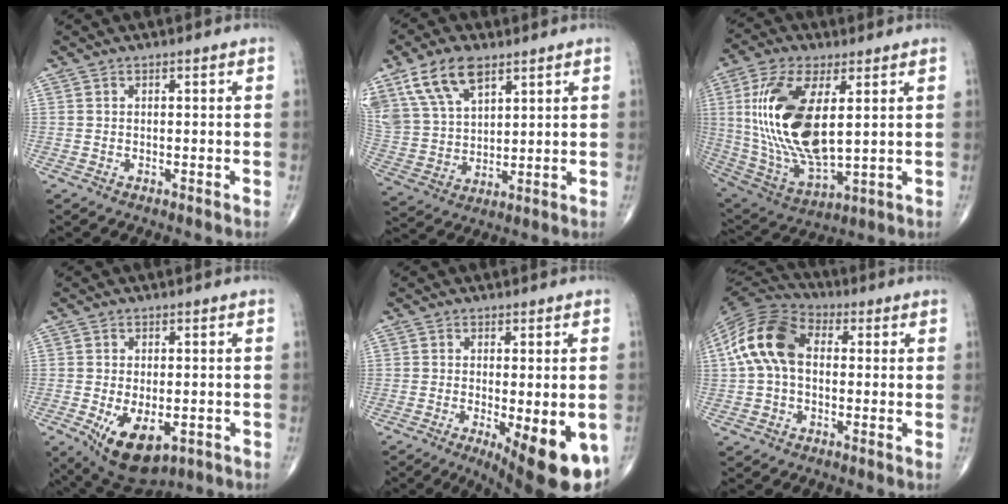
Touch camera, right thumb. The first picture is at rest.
{"total": 13.2, "force": [7.9, 6.9, 8.0], "torque": [-0.142, -0.019, 0.161]}
{"total": 21.1, "force": [3.6, 9.5, 18.5], "torque": [-0.380, -0.023, 0.077]}
{"total": 10.6, "force": [-3.7, 5.6, 8.2], "torque": [-0.125, -0.008, -0.043]}
{"total": 15.0, "force": [-5.7, 4.8, 13.0], "torque": [-0.141, -0.018, -0.071]}
{"total": 13.5, "force": [1.2, 8.9, 10.0], "torque": [-0.196, 0.035, 0.010]}